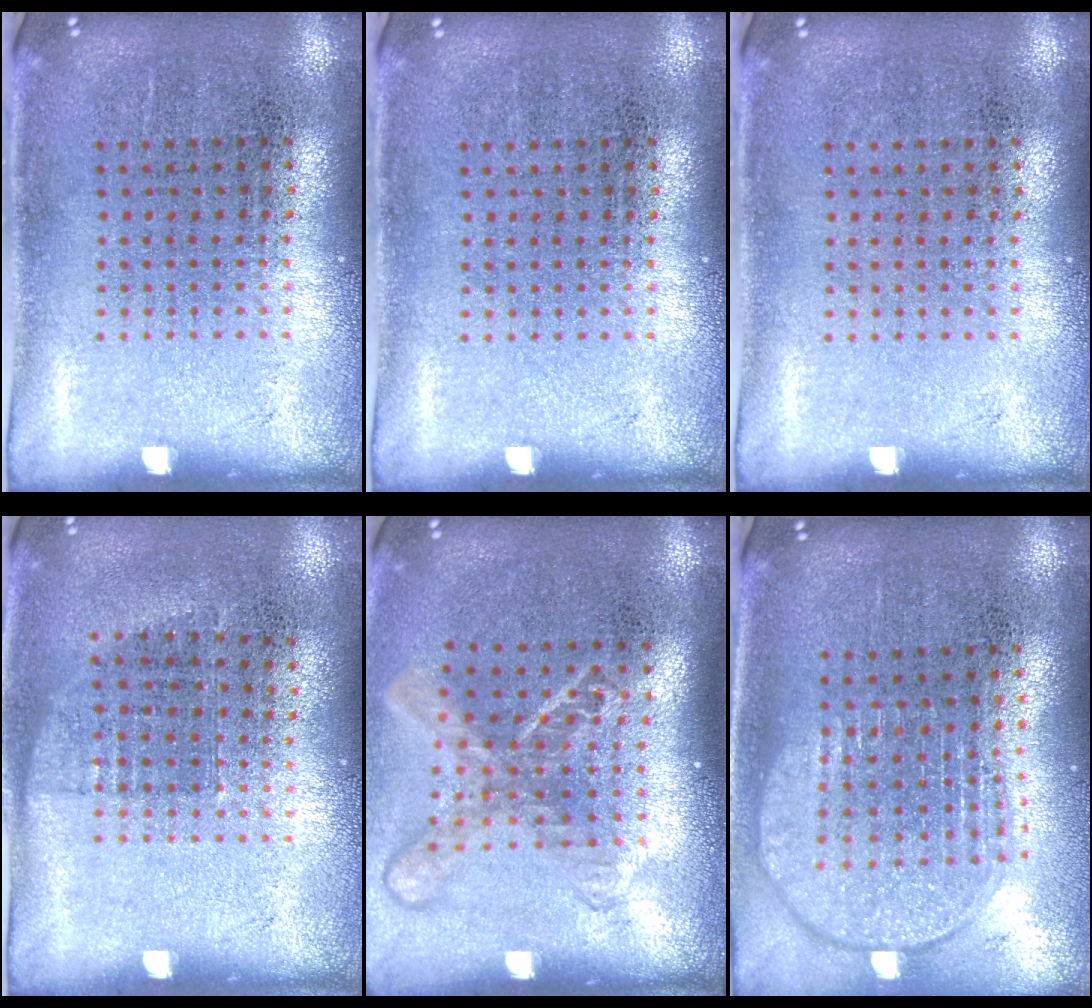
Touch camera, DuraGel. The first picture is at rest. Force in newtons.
{"total": 0.0}
{"total": 0.0}
{"total": 0.7, "press": 0.6, "slide": 0.4}
{"total": 1.8, "press": 1.3, "slide": 1.2}
{"total": 1.9, "press": 1.6, "slide": 1.0}